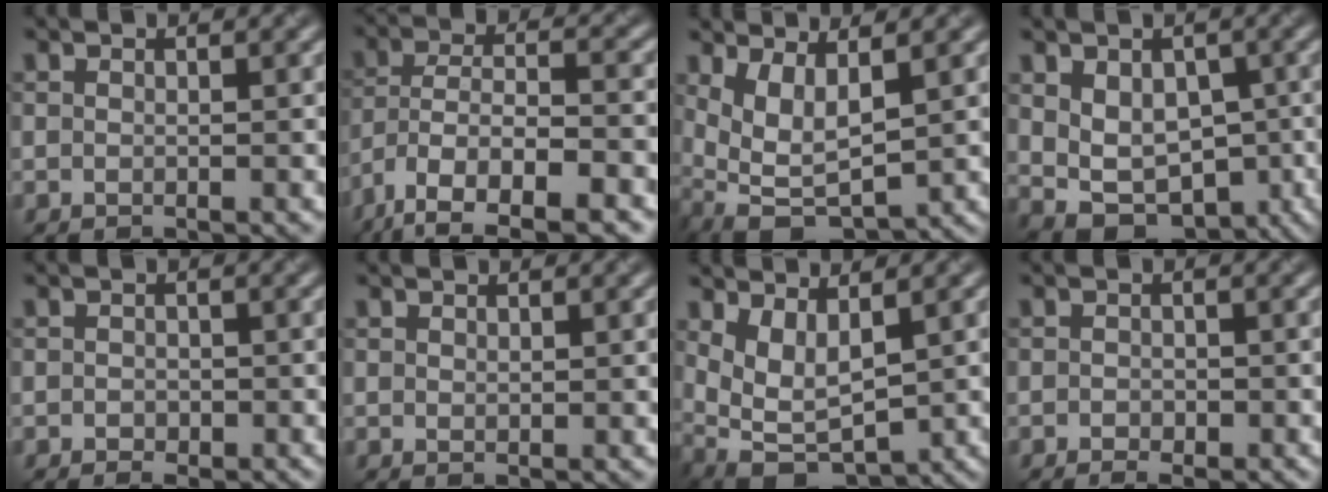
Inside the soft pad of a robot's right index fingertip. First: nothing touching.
{"total": 10.8, "force": [-6.8, 3.7, 7.5], "torque": [-0.152, -0.003, -0.117]}
{"total": 3.7, "force": [1.2, 1.7, 3.1], "torque": [-0.084, -0.006, 0.030]}
{"total": 5.2, "force": [0.3, 4.0, 3.4], "torque": [-0.061, -0.013, 0.023]}
{"total": 0.7, "force": [-0.5, 0.4, 0.1], "torque": [-0.010, 0.001, -0.004]}
{"total": 0.5, "force": [0.4, -0.3, -0.3], "torque": [-0.002, 0.004, 0.009]}
{"total": 3.6, "force": [1.0, 1.9, 2.9], "torque": [-0.077, -0.009, 0.027]}
{"total": 1.4, "force": [-1.0, 0.6, 0.8], "torque": [-0.015, 0.003, -0.008]}